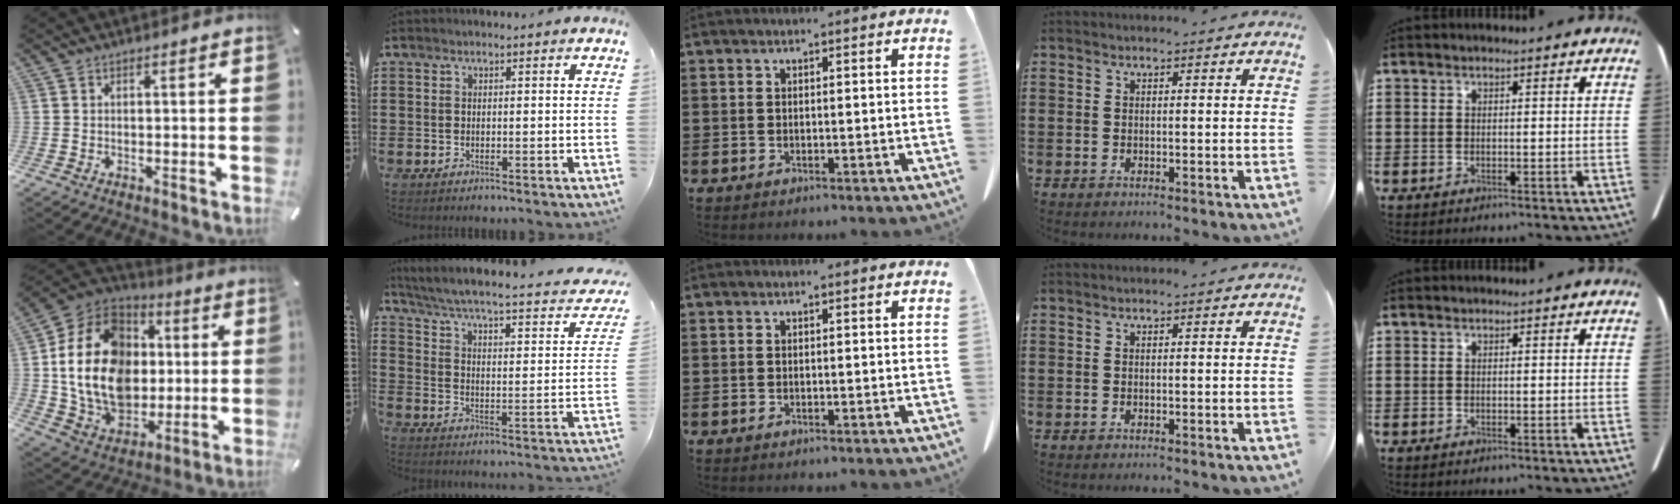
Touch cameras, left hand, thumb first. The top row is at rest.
{"thumb": {"total": 21.8, "force": [1.1, 17.5, 13.0], "torque": [-0.272, -0.003, 0.026]}, "index": {"total": 3.8, "force": [2.0, 0.1, 3.2], "torque": [-0.074, -0.029, 0.022]}}